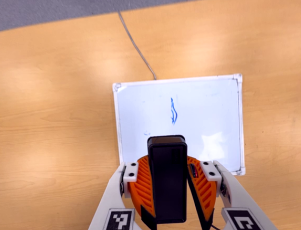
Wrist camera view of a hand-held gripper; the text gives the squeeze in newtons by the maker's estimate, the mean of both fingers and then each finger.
{"total": 9.0, "left": 9.6, "right": 8.5}